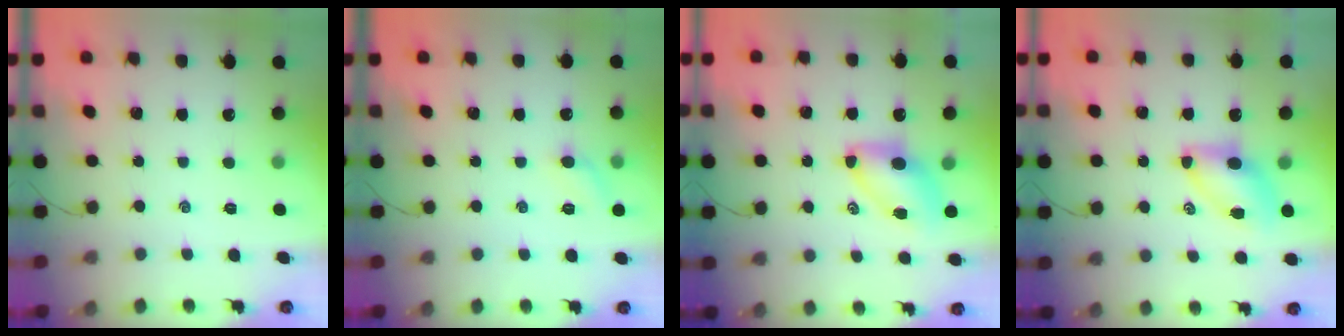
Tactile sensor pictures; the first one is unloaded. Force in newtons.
{"total": 6.1, "press": 5.8, "slide": 1.9}
{"total": 7.7, "press": 7.7, "slide": 0.9}
{"total": 7.1, "press": 7.1, "slide": 0.8}